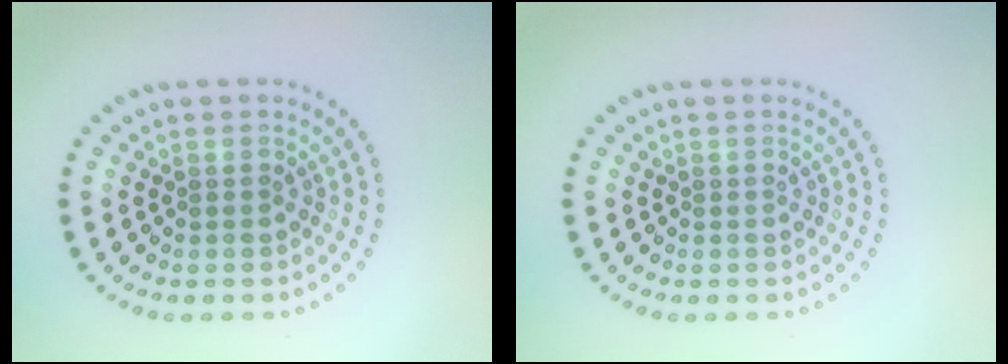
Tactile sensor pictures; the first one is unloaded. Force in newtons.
{"total": 0.0}